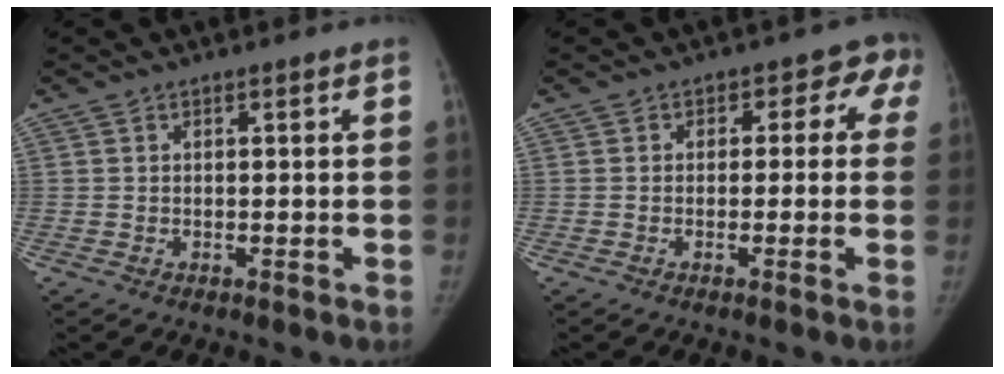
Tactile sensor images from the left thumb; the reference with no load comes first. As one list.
[{"total": 4.8, "force": [0.5, 4.1, 2.5], "torque": [0.023, 0.013, -0.012]}]